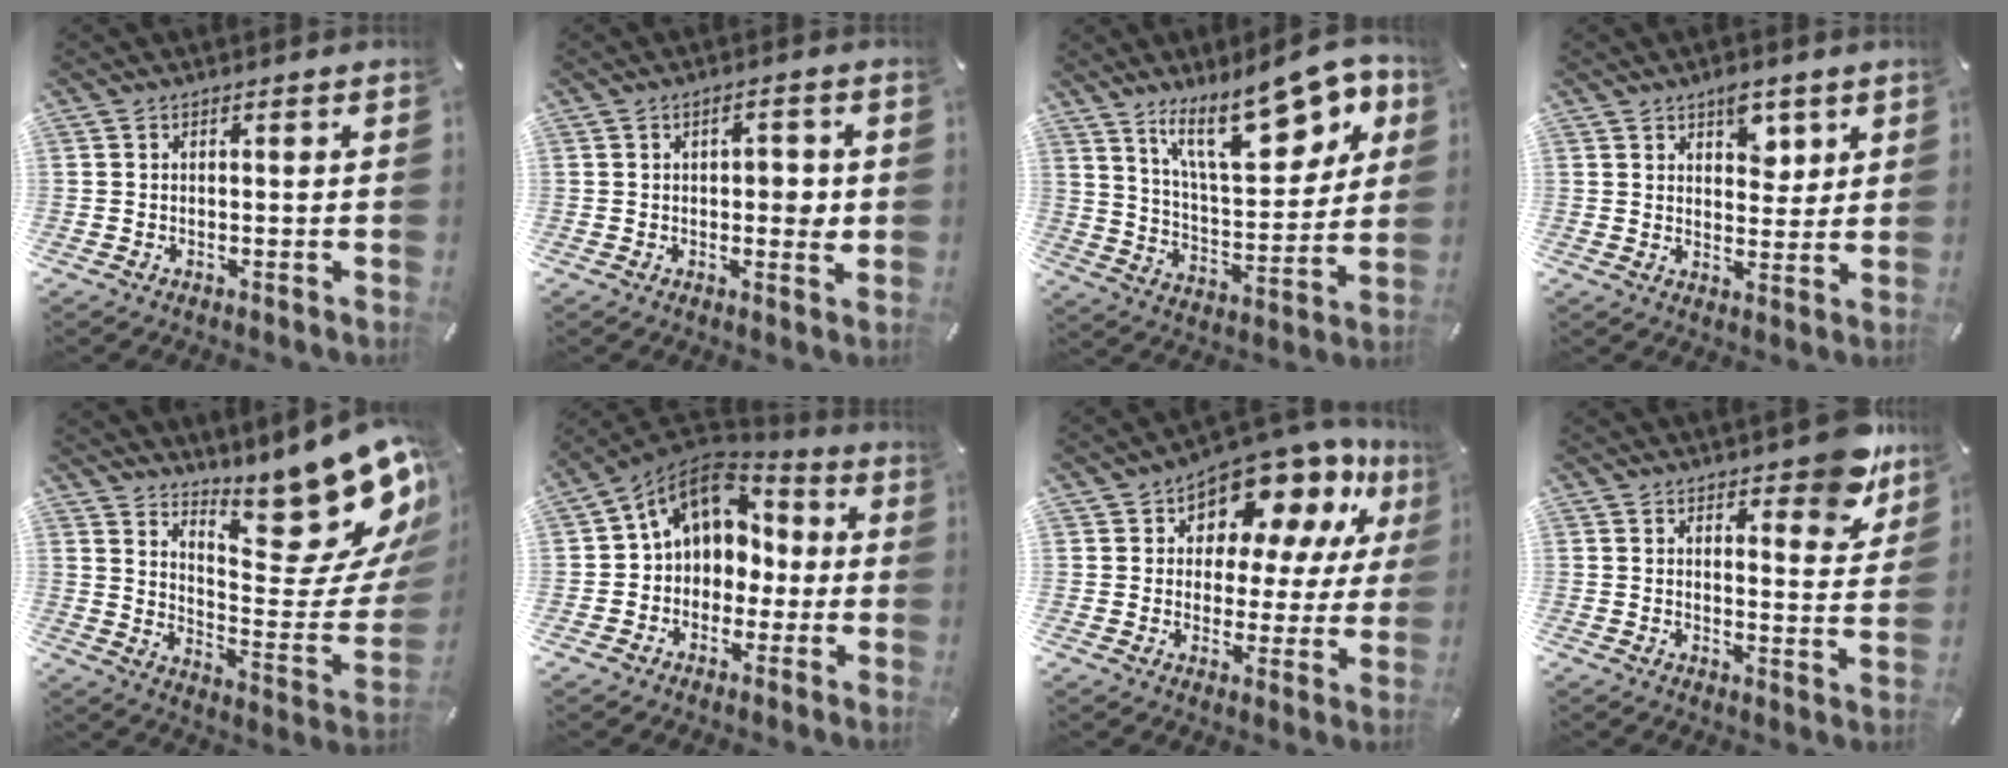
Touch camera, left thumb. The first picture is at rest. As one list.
[{"total": 5.1, "force": [0.3, 2.5, 4.4], "torque": [-0.050, -0.004, -0.002]}, {"total": 22.3, "force": [13.0, 9.9, 15.1], "torque": [-0.235, -0.065, 0.219]}, {"total": 6.2, "force": [3.7, 3.8, 3.1], "torque": [-0.018, -0.022, 0.056]}, {"total": 20.2, "force": [15.8, 5.5, 11.2], "torque": [-0.113, -0.152, 0.254]}, {"total": 11.7, "force": [3.8, 9.5, 5.6], "torque": [-0.108, -0.013, 0.074]}, {"total": 13.4, "force": [10.2, 6.6, 5.6], "torque": [-0.091, -0.090, 0.177]}, {"total": 9.8, "force": [7.9, 3.8, 4.3], "torque": [-0.036, -0.059, 0.135]}]